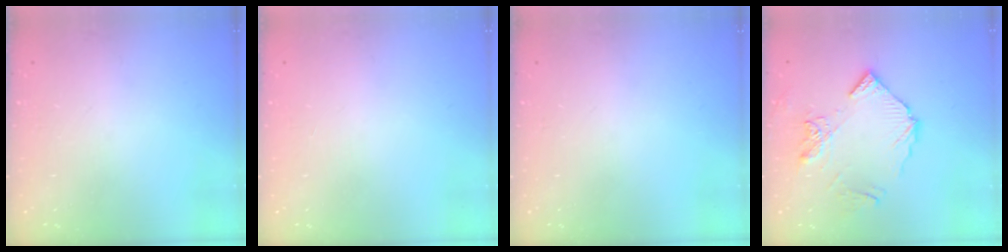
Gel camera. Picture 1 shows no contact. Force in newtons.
{"total": 2.4, "press": 2.3, "slide": 0.2}
{"total": 0.0}
{"total": 11.6, "press": 11.5, "slide": 1.3}